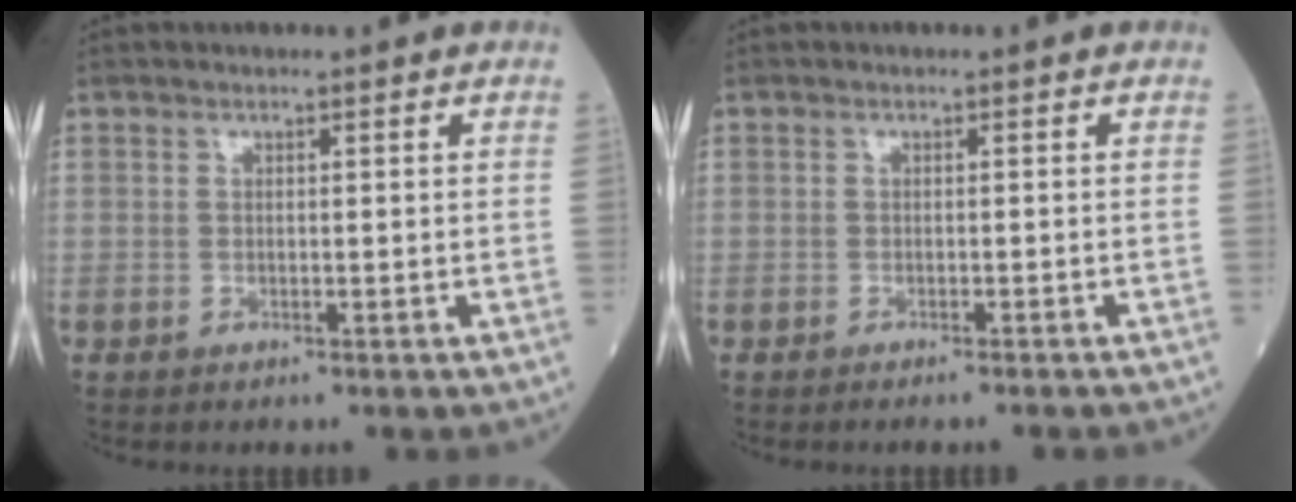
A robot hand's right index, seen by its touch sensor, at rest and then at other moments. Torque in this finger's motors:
{"motor_torque": [-0.02, 0.04, -0.03, -0.01]}